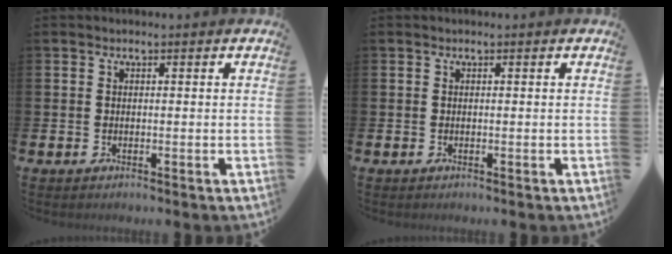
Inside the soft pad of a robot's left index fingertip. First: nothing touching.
{"total": 0.0}